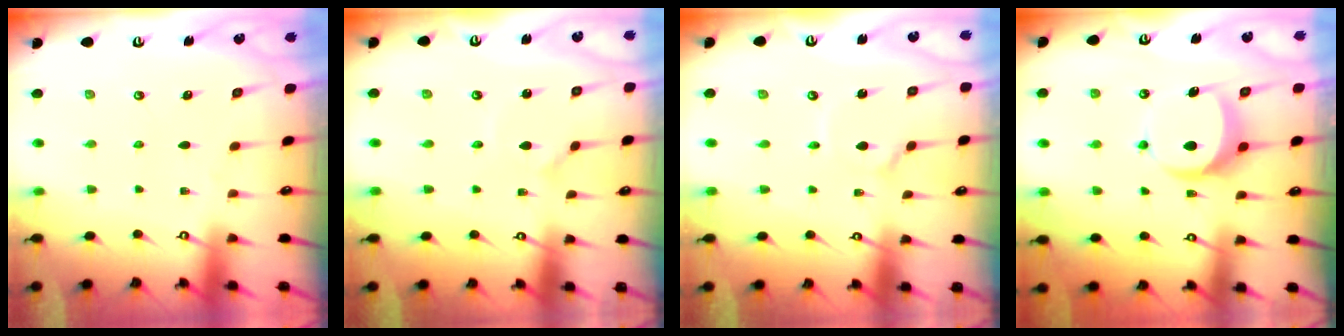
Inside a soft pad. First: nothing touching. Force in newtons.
{"total": 2.4, "press": 2.4, "slide": 0.1}
{"total": 2.7, "press": 2.7, "slide": 0.4}
{"total": 7.4, "press": 7.3, "slide": 0.9}